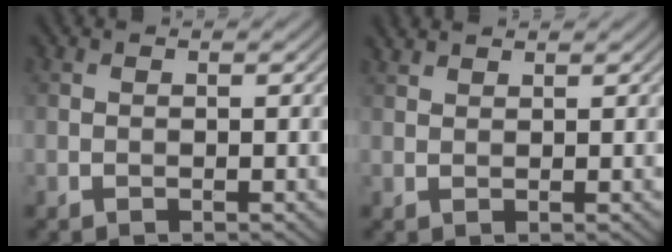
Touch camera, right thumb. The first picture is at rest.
{"total": 1.4, "force": [1.3, 0.3, 0.4], "torque": [-0.013, 0.004, 0.030]}